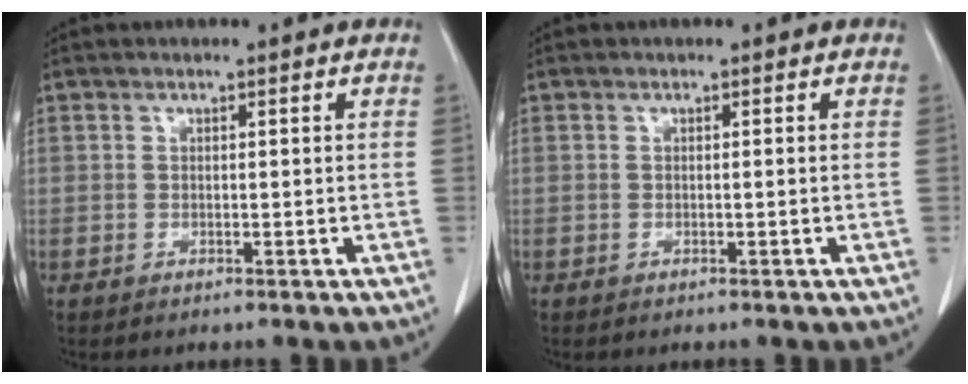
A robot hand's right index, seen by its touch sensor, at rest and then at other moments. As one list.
[{"total": 0.0}]